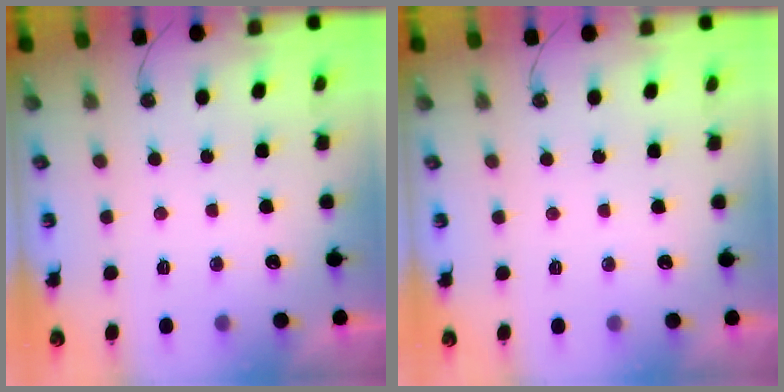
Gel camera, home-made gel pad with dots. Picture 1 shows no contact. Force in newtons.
{"total": 0.0}